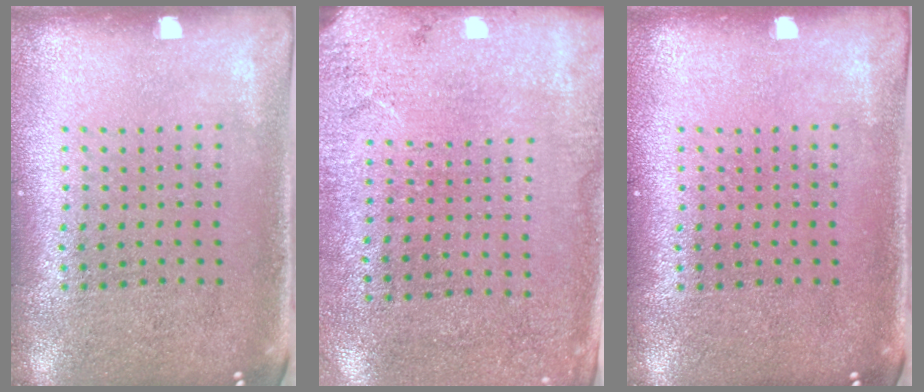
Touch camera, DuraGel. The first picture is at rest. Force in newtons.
{"total": 2.7, "press": 2.2, "slide": 1.6}
{"total": 0.0}